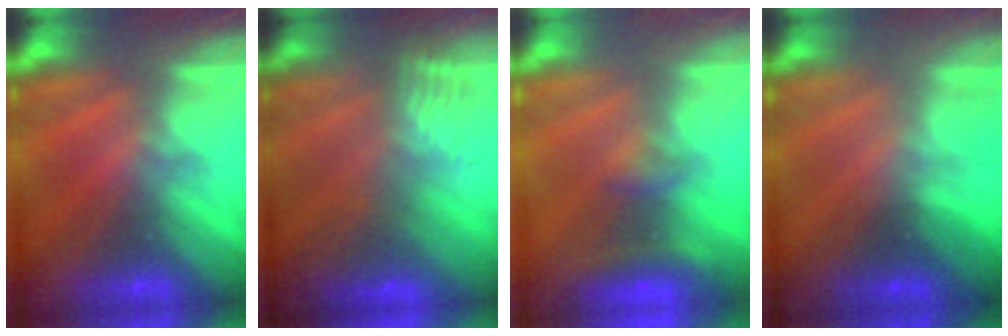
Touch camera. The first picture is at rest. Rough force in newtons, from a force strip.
{"total": 8.5}
{"total": 7.8}
{"total": 1.8}